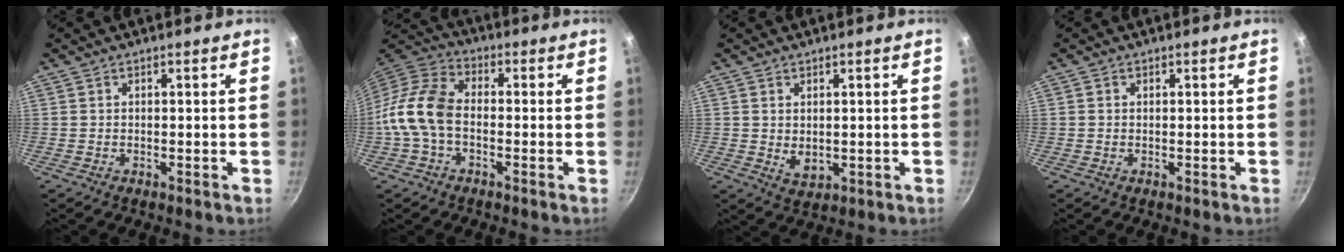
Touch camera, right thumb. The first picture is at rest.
{"total": 12.0, "force": [-2.3, 7.6, 8.9], "torque": [-0.165, 0.038, -0.066]}
{"total": 3.5, "force": [0.5, 2.4, 2.6], "torque": [-0.040, -0.012, 0.015]}
{"total": 0.5, "force": [0.1, 0.5, 0.1], "torque": [0.000, 0.003, 0.000]}